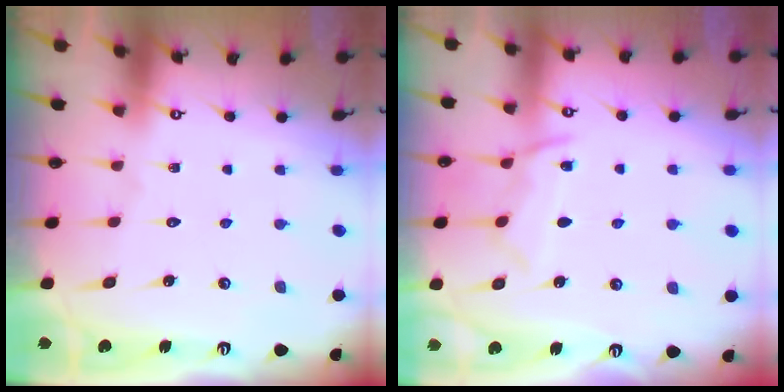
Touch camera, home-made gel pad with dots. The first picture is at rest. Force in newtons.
{"total": 9.0, "press": 8.9, "slide": 0.9}